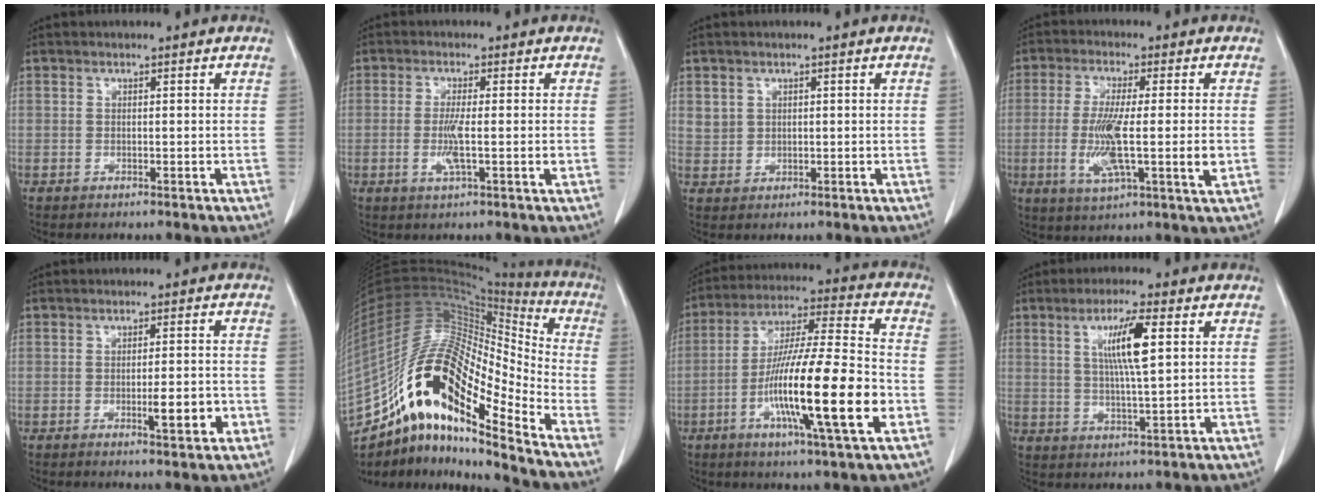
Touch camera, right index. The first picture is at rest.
{"total": 4.5, "force": [-0.9, 0.1, 4.4], "torque": [-0.089, -0.008, -0.016]}
{"total": 2.4, "force": [1.0, 2.1, 0.4], "torque": [0.000, 0.004, 0.021]}
{"total": 10.7, "force": [-1.5, 1.0, 10.6], "torque": [-0.200, -0.016, -0.029]}
{"total": 5.1, "force": [-1.8, 0.8, 4.7], "torque": [-0.069, -0.002, -0.020]}
{"total": 24.5, "force": [-14.9, 5.8, 18.5], "torque": [-0.375, 0.014, -0.266]}
{"total": 19.8, "force": [-5.9, 0.9, 18.9], "torque": [-0.334, -0.016, -0.103]}
{"total": 7.8, "force": [2.3, 0.4, 7.5], "torque": [-0.138, 0.001, 0.041]}